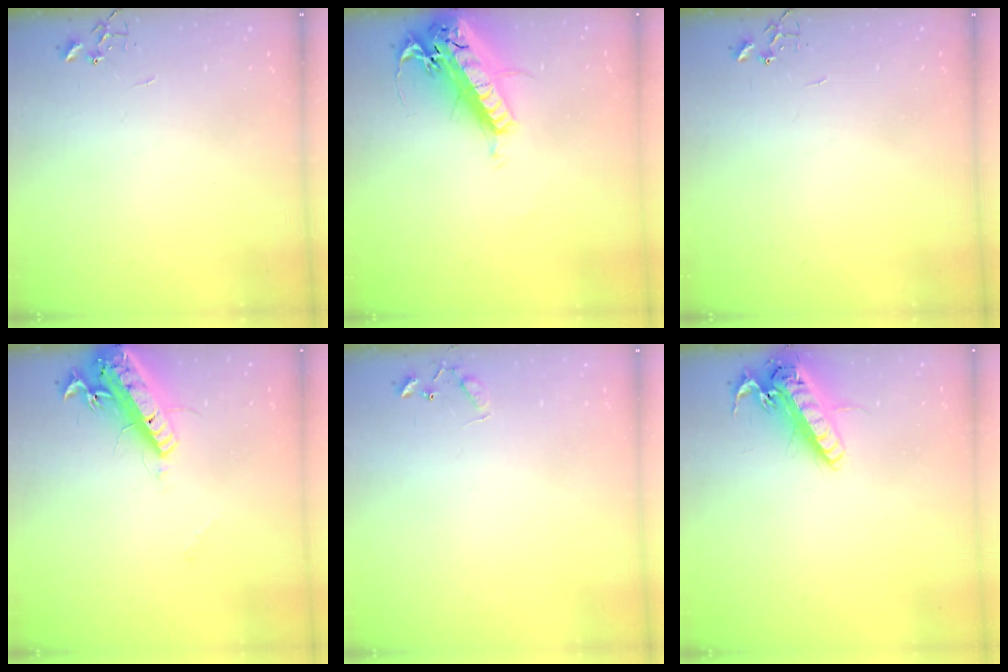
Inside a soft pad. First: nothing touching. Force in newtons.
{"total": 26.2, "press": 25.6, "slide": 5.5}
{"total": 0.0}
{"total": 18.1, "press": 17.7, "slide": 3.6}
{"total": 5.6, "press": 5.6, "slide": 0.5}
{"total": 17.4, "press": 17.1, "slide": 3.3}